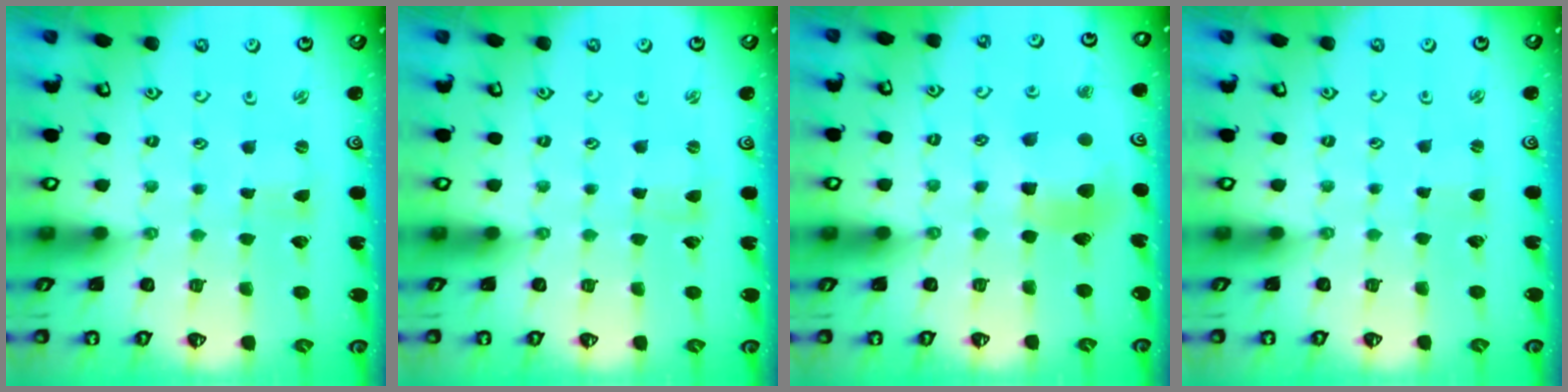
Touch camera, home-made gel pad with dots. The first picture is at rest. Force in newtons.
{"total": 0.6, "press": 0.6, "slide": 0.0}
{"total": 7.7, "press": 7.6, "slide": 1.1}
{"total": 0.9, "press": 0.9, "slide": 0.1}